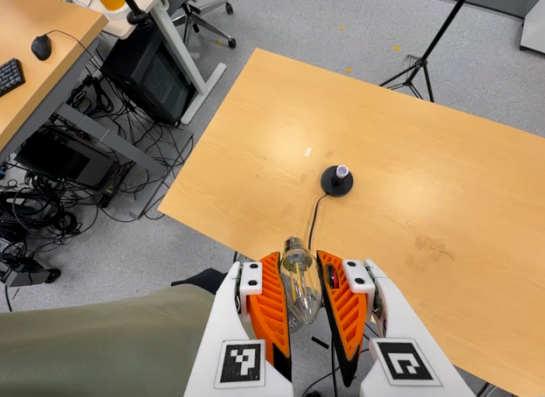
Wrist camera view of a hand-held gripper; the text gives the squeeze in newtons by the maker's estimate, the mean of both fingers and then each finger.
{"total": 21.7, "left": 24.5, "right": 18.9}